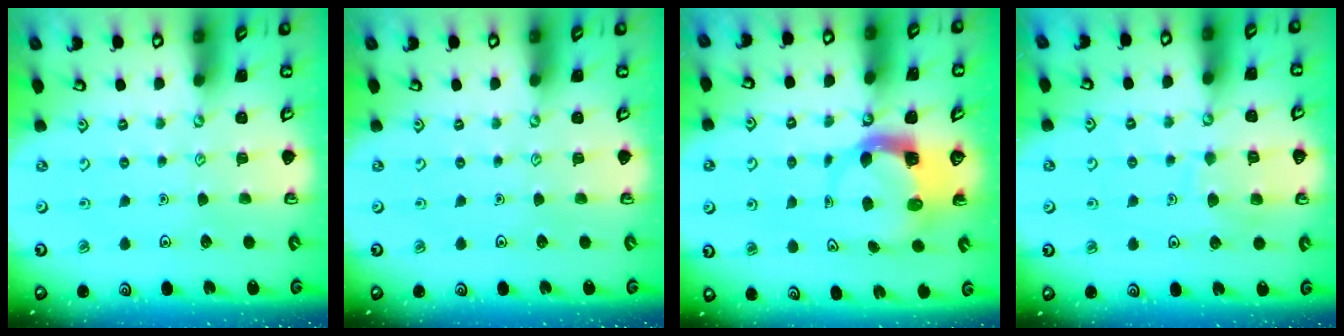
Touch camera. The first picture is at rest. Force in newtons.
{"total": 0.0}
{"total": 4.0, "press": 3.9, "slide": 0.6}
{"total": 7.3, "press": 7.2, "slide": 0.8}